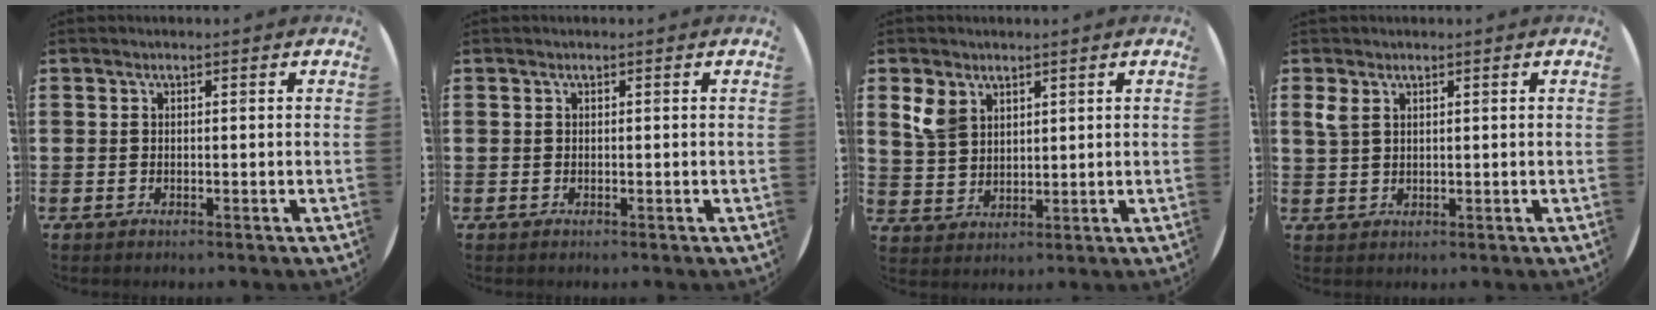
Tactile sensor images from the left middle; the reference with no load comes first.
{"total": 0.0}
{"total": 4.4, "force": [2.8, 3.0, 1.7], "torque": [-0.043, 0.010, 0.054]}
{"total": 2.0, "force": [1.3, 1.2, 1.0], "torque": [-0.024, 0.004, 0.026]}